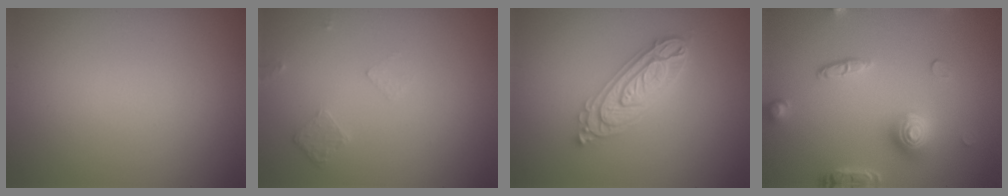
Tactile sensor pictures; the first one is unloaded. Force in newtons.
{"total": 0.8, "press": 0.6, "slide": 0.5}
{"total": 4.0, "press": 4.0, "slide": 0.5}
{"total": 3.9, "press": 3.4, "slide": 1.9}